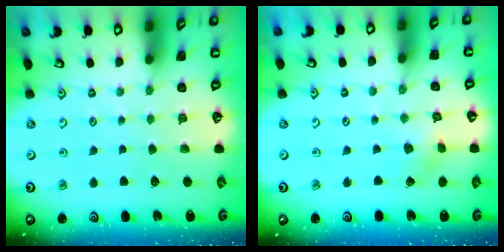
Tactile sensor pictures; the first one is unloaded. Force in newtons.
{"total": 2.5, "press": 2.5, "slide": 0.2}